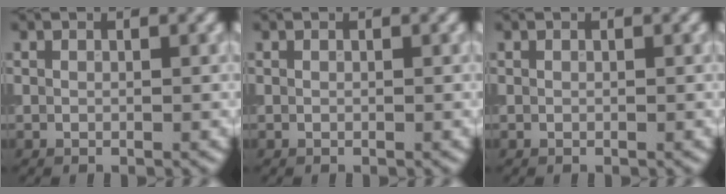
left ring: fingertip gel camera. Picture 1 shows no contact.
{"total": 0.0}
{"total": 0.0}